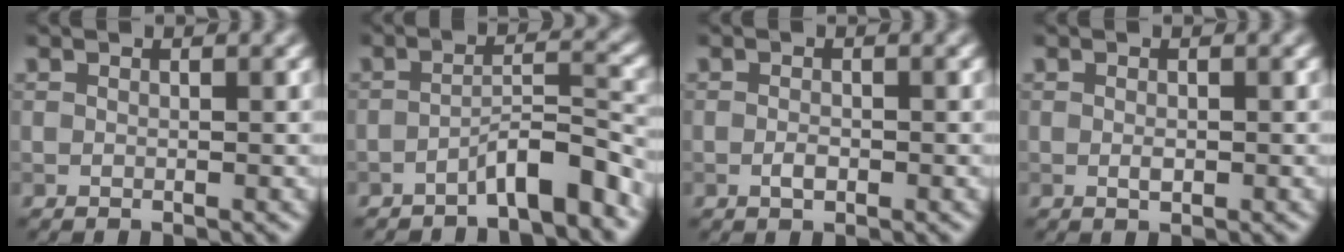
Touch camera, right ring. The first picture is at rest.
{"total": 4.2, "force": [-3.0, 0.6, 2.8], "torque": [-0.044, 0.016, -0.058]}
{"total": 1.0, "force": [-0.4, 0.5, 0.8], "torque": [-0.016, 0.000, -0.008]}
{"total": 0.8, "force": [-0.1, 0.4, 0.6], "torque": [-0.013, -0.002, -0.001]}